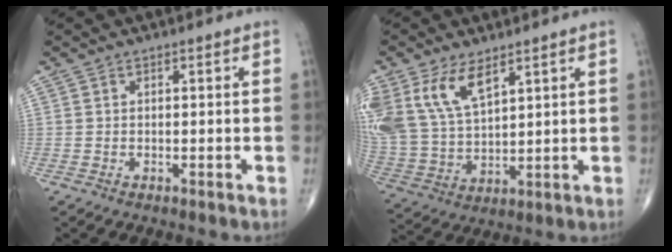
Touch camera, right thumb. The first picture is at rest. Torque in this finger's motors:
{"motor_torque": [0.16, 0.47, 1.43, 0.89, 0.17]}